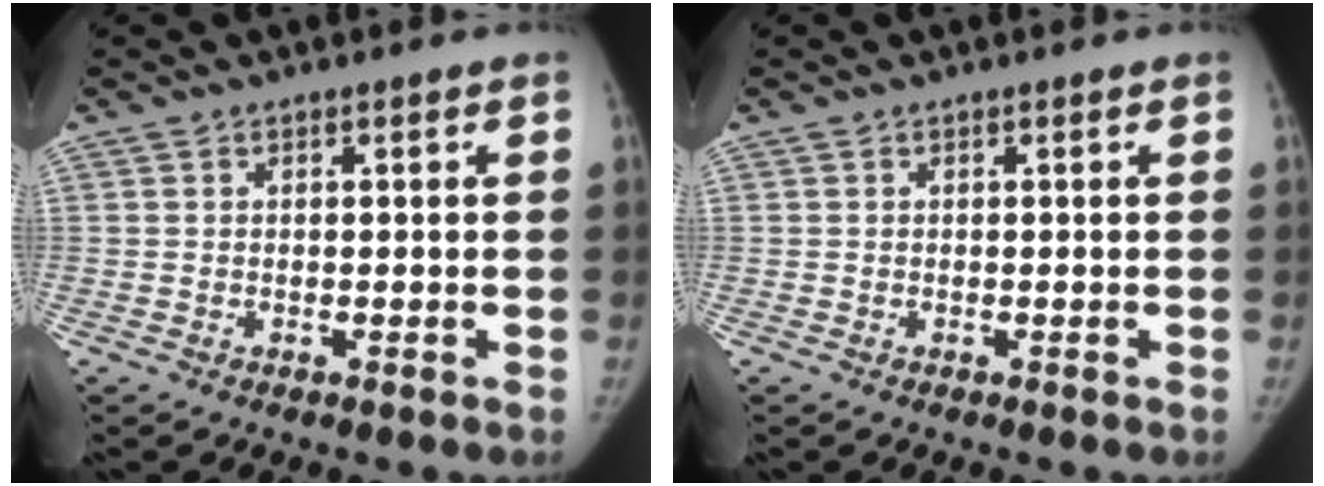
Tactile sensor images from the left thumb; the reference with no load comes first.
{"total": 0.0}